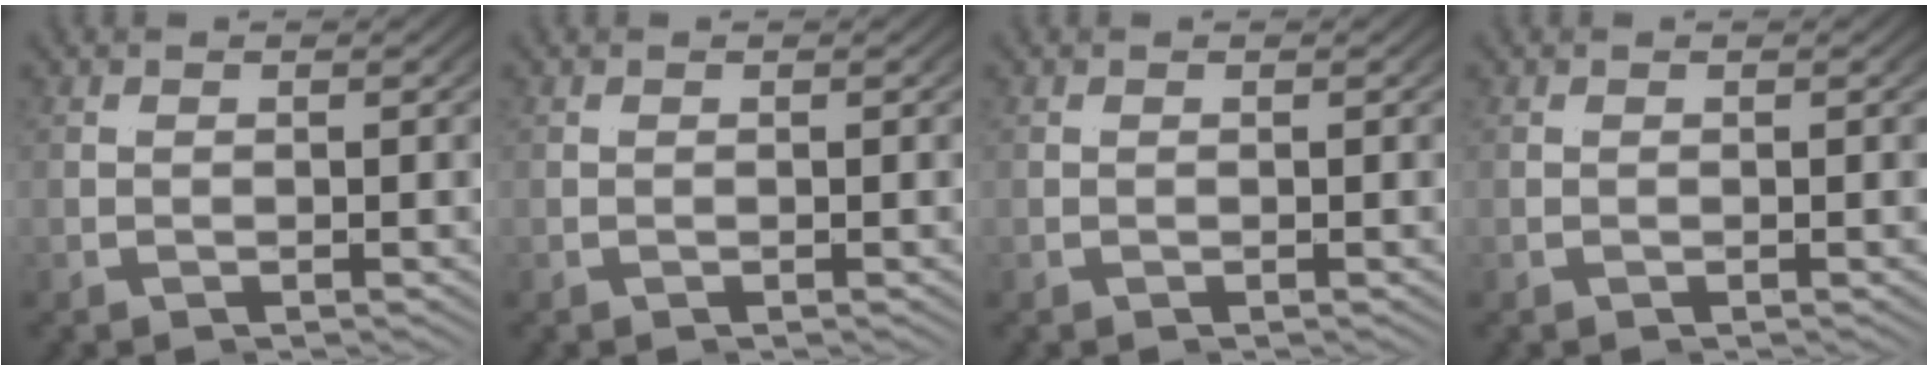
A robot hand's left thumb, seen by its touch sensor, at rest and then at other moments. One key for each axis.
{"total": 0.0}
{"total": 0.0}
{"total": 0.0}